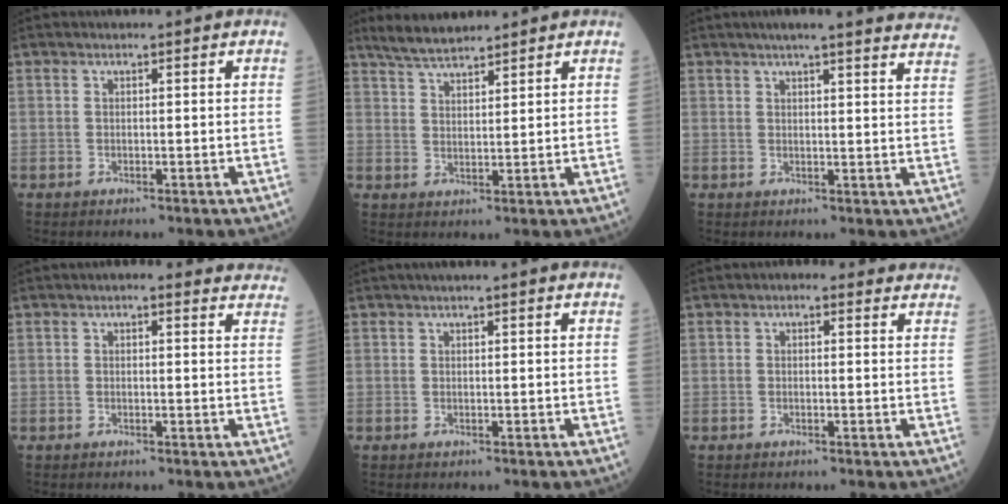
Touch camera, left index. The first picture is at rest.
{"total": 5.4, "force": [4.9, 0.8, 2.1], "torque": [-0.050, 0.014, 0.097]}
{"total": 21.2, "force": [19.4, 1.5, 8.4], "torque": [-0.105, -0.023, 0.214]}
{"total": 8.5, "force": [7.5, 2.3, 3.3], "torque": [-0.018, 0.008, 0.060]}
{"total": 2.7, "force": [2.1, -0.2, 1.7], "torque": [-0.020, 0.024, 0.030]}
{"total": 4.8, "force": [3.9, 2.1, 2.0], "torque": [-0.012, 0.018, 0.032]}